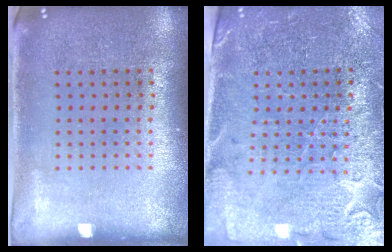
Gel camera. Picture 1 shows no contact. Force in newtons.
{"total": 3.3, "press": 3.1, "slide": 1.0}